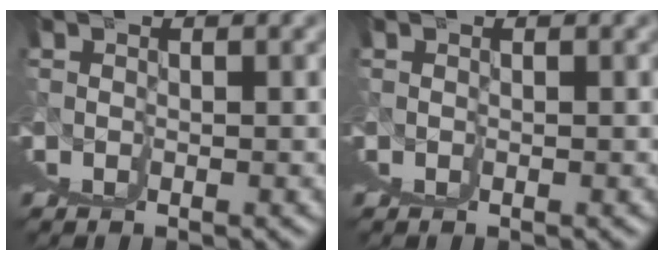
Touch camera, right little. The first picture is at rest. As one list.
[{"total": 0.0}]